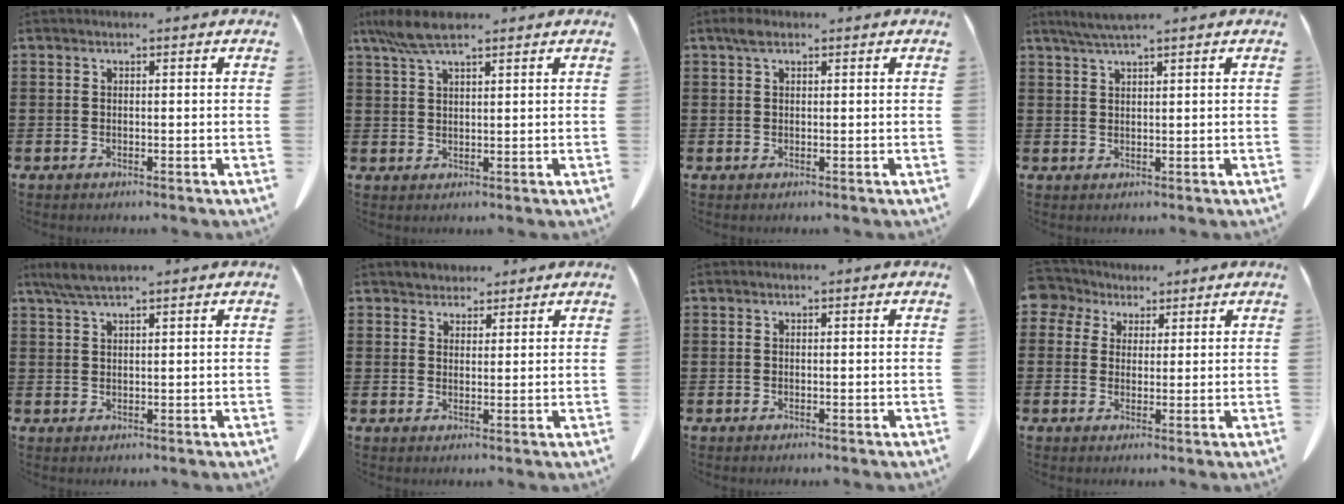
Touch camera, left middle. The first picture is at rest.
{"total": 5.9, "force": [4.1, 1.3, 4.0], "torque": [-0.087, -0.002, 0.076]}
{"total": 1.0, "force": [0.5, 0.5, 0.7], "torque": [-0.016, 0.004, 0.008]}
{"total": 2.5, "force": [2.0, -0.2, 1.5], "torque": [-0.032, -0.002, 0.038]}
{"total": 3.2, "force": [2.3, 0.3, 2.2], "torque": [-0.047, 0.001, 0.045]}
{"total": 2.8, "force": [2.5, 1.1, -0.1], "torque": [0.001, -0.002, 0.048]}
{"total": 0.0}
{"total": 3.9, "force": [2.4, 3.0, 0.8], "torque": [-0.027, 0.005, 0.041]}